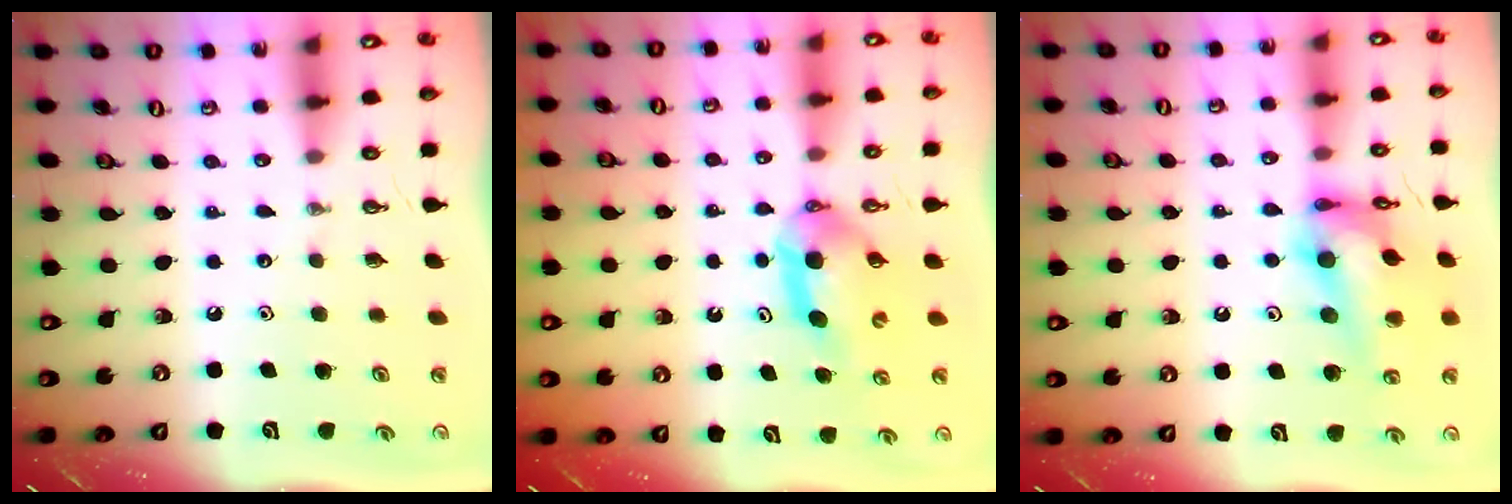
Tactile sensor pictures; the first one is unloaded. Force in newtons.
{"total": 6.2, "press": 6.1, "slide": 1.0}
{"total": 17.0, "press": 16.9, "slide": 1.2}